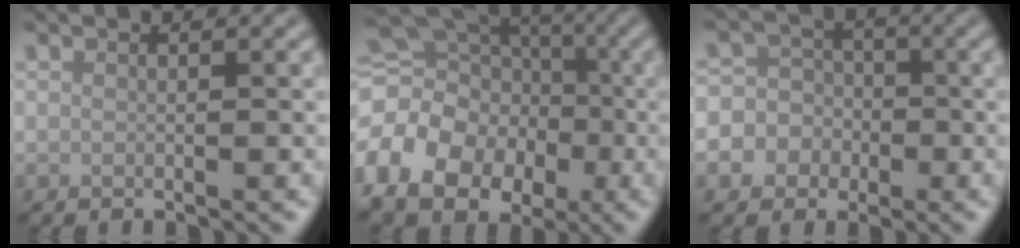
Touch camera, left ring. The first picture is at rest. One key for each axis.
{"total": 14.2, "fx": -3.8, "fy": 11.5, "fz": 7.4, "tx": -0.162, "ty": -0.004, "tz": -0.082}
{"total": 8.1, "fx": -2.1, "fy": 7.6, "fz": 1.6, "tx": -0.037, "ty": 0.006, "tz": -0.068}